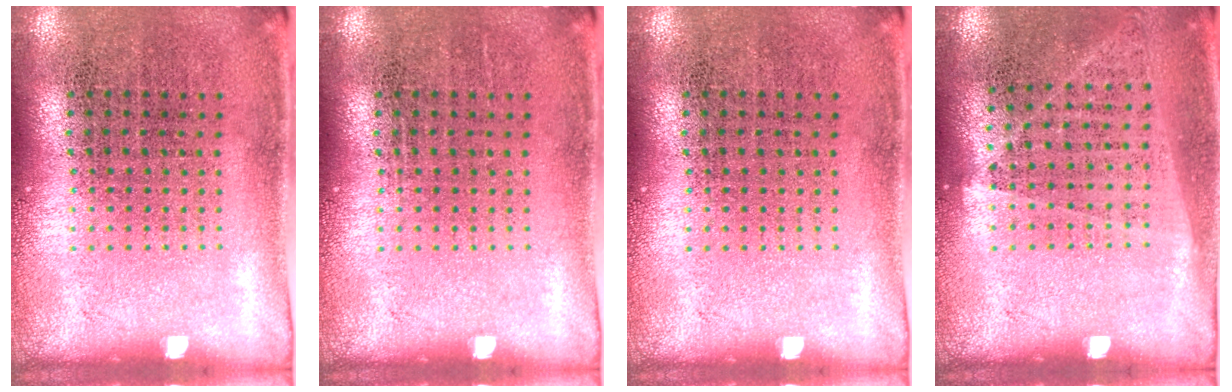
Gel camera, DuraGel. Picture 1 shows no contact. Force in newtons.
{"total": 0.0}
{"total": 0.0}
{"total": 1.0, "press": 0.9, "slide": 0.5}